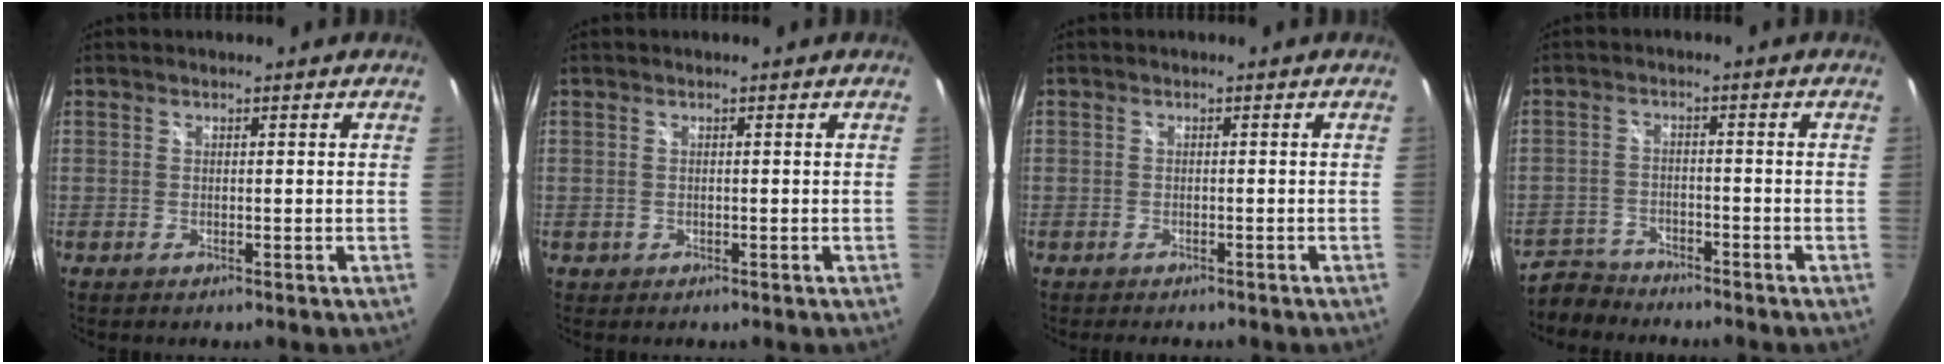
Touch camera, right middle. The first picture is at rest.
{"total": 0.5, "force": [-0.2, 0.5, 0.1], "torque": [0.001, -0.003, -0.003]}
{"total": 1.9, "force": [-1.6, 0.8, 0.4], "torque": [-0.010, 0.001, -0.025]}
{"total": 6.3, "force": [-5.8, 2.5, 0.8], "torque": [-0.036, 0.002, -0.107]}